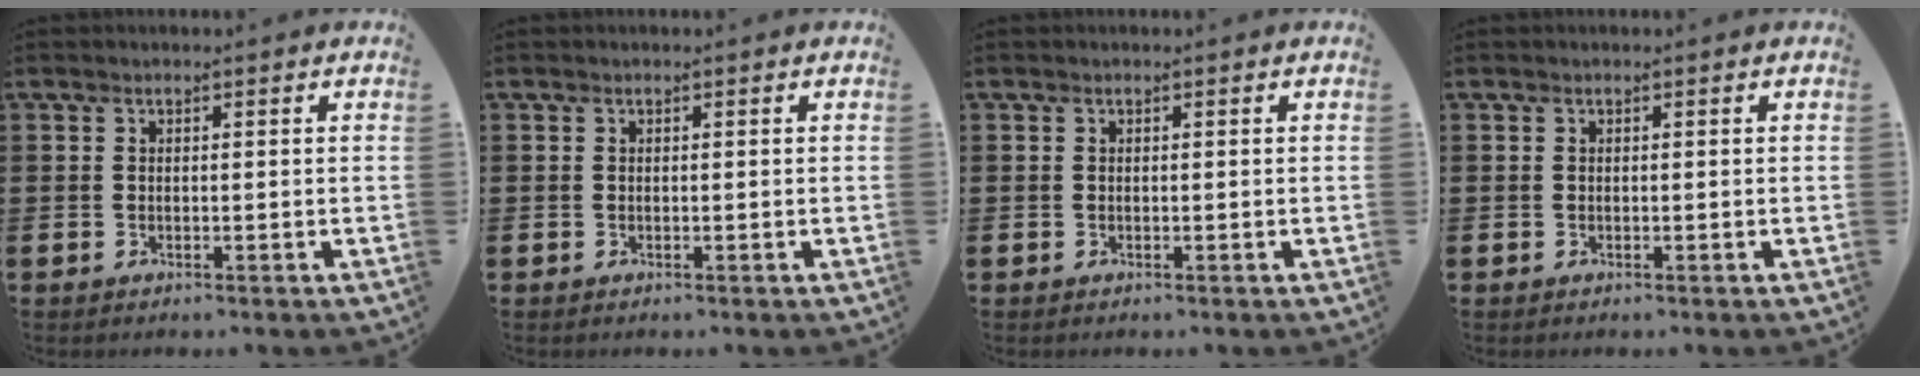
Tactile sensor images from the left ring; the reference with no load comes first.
{"total": 0.0}
{"total": 0.0}
{"total": 0.0}